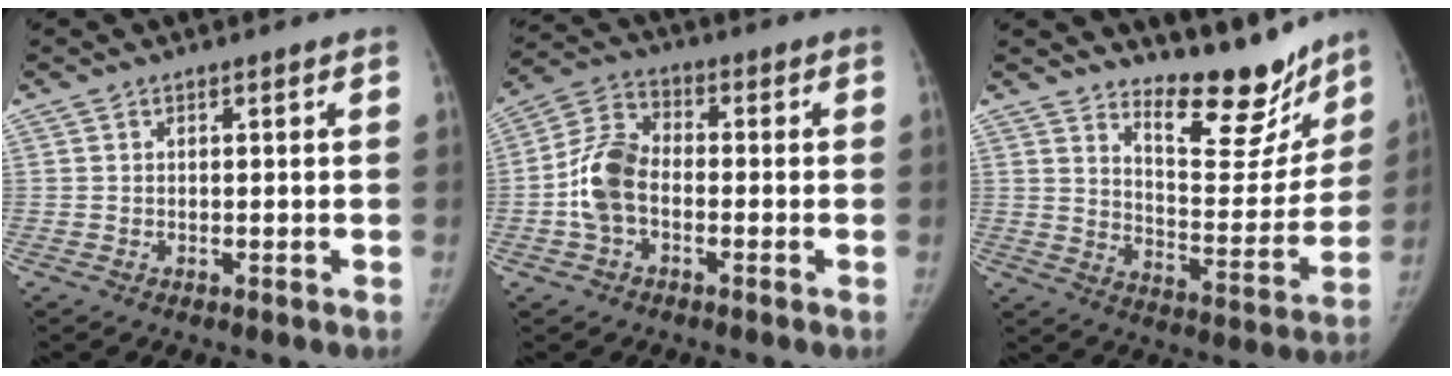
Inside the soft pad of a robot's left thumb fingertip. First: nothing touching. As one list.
[{"total": 9.2, "force": [-1.8, 6.0, 6.8], "torque": [-0.133, 0.028, -0.045]}, {"total": 15.4, "force": [13.2, 5.1, 6.2], "torque": [-0.036, -0.119, 0.197]}]